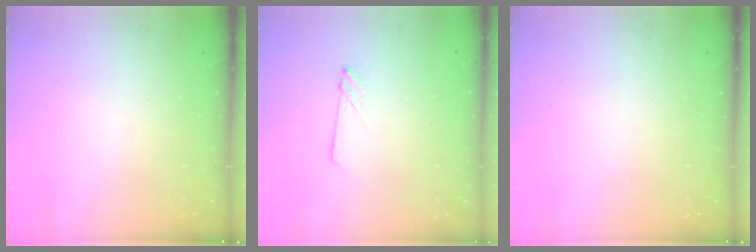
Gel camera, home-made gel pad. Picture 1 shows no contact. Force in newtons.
{"total": 2.4, "press": 2.4, "slide": 0.2}
{"total": 0.0}